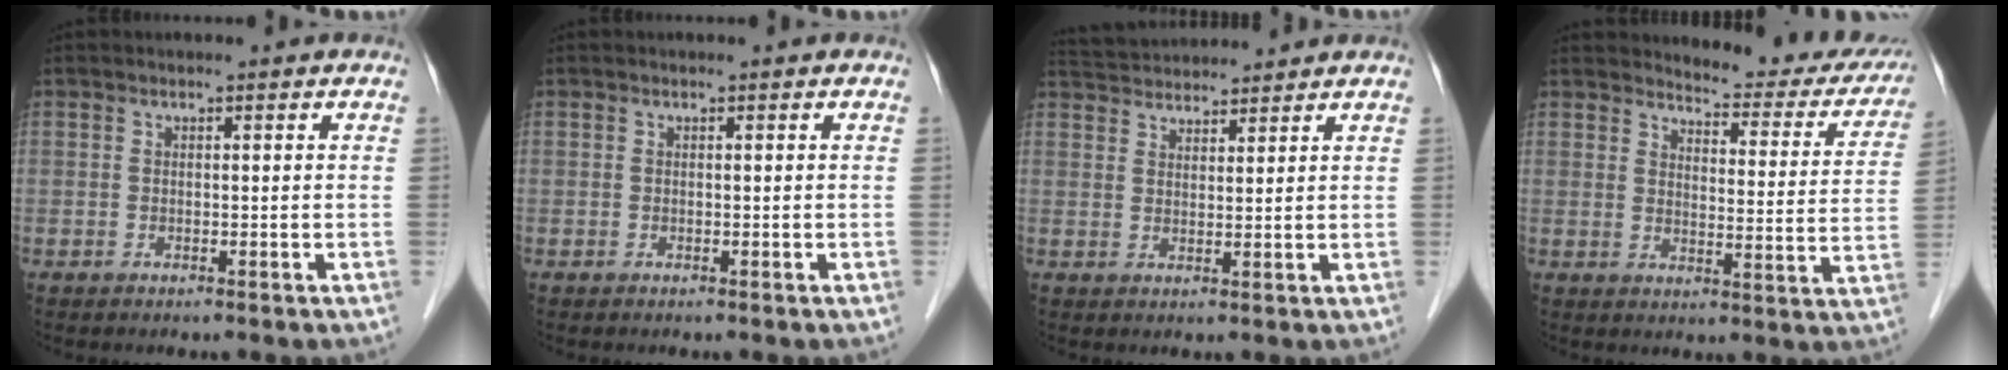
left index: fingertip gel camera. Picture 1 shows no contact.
{"total": 0.0}
{"total": 8.1, "force": [7.8, 1.0, 1.7], "torque": [-0.037, 0.036, 0.129]}
{"total": 16.2, "force": [15.4, 3.4, 3.8], "torque": [-0.017, -0.064, 0.161]}